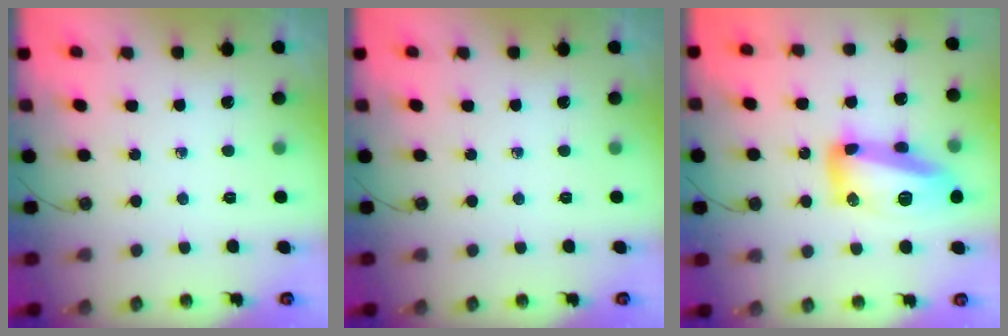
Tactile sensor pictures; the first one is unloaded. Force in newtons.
{"total": 0.0}
{"total": 17.2, "press": 17.2, "slide": 0.9}